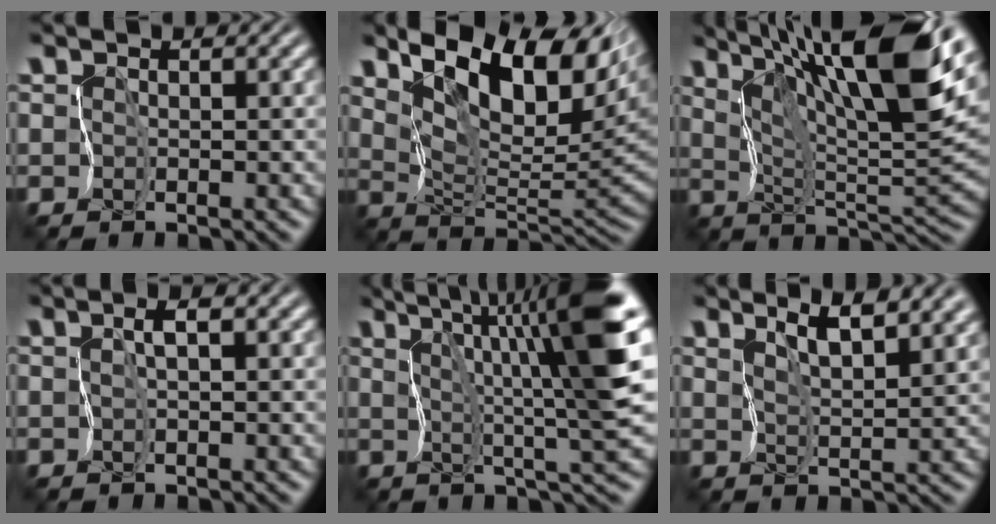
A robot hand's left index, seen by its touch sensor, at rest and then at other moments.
{"total": 11.9, "force": [6.4, 5.0, 8.8], "torque": [-0.136, 0.008, 0.111]}
{"total": 13.5, "force": [8.3, 2.3, 10.5], "torque": [-0.165, 0.007, 0.144]}
{"total": 1.6, "force": [0.0, 0.4, 1.5], "torque": [-0.028, 0.006, -0.003]}
{"total": 9.8, "force": [3.8, 1.0, 9.0], "torque": [-0.133, 0.010, 0.062]}
{"total": 3.8, "force": [3.0, 0.3, 2.3], "torque": [-0.045, 0.005, 0.058]}